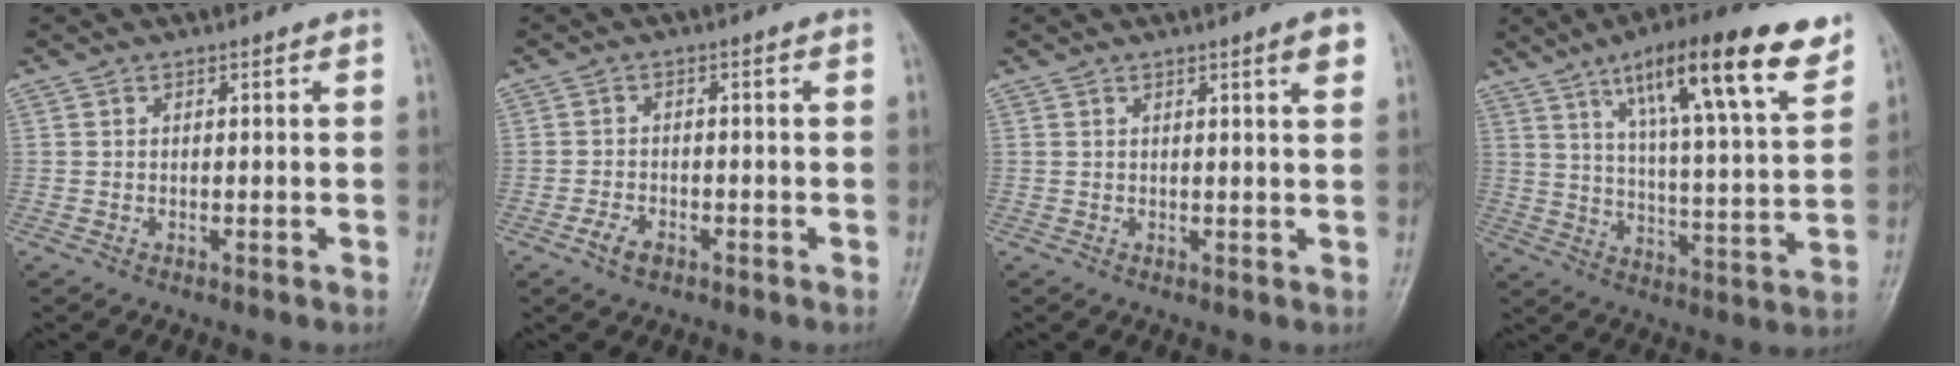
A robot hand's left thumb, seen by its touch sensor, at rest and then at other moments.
{"total": 3.1, "force": [-1.9, 1.7, 1.8], "torque": [-0.037, 0.011, -0.033]}
{"total": 3.2, "force": [1.6, 0.1, 2.7], "torque": [-0.035, -0.007, 0.023]}
{"total": 20.4, "force": [12.0, 4.0, 15.9], "torque": [-0.223, -0.041, 0.190]}